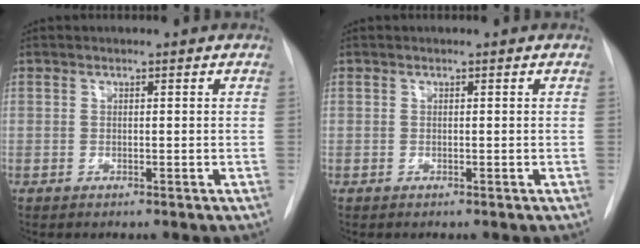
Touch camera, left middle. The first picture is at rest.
{"total": 0.0}